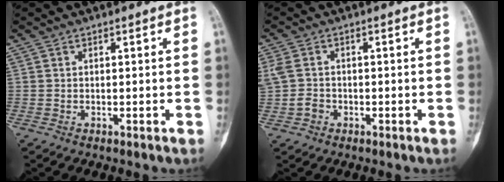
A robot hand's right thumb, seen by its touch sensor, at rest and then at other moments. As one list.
[{"total": 7.1, "force": [-0.4, 6.0, 3.6], "torque": [-0.105, 0.022, 0.001]}]